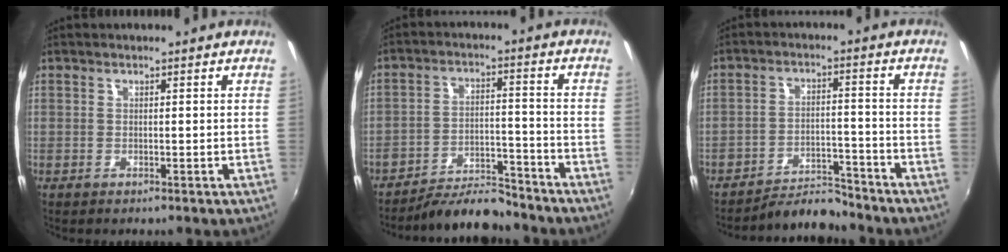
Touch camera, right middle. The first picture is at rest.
{"total": 9.1, "force": [-8.7, 1.7, 2.0], "torque": [-0.049, 0.007, -0.140]}
{"total": 7.0, "force": [-7.0, 0.8, 0.5], "torque": [-0.021, 0.013, -0.115]}